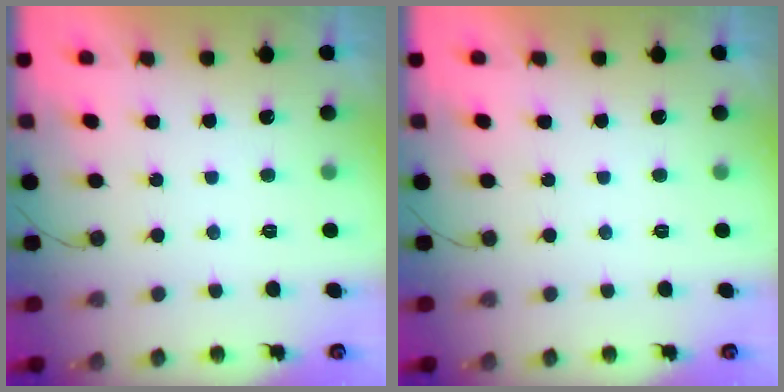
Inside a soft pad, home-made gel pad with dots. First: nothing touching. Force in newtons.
{"total": 0.0}